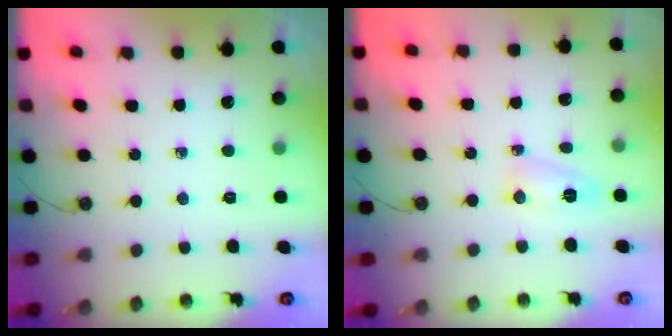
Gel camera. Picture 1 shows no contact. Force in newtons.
{"total": 4.3, "press": 4.1, "slide": 0.9}